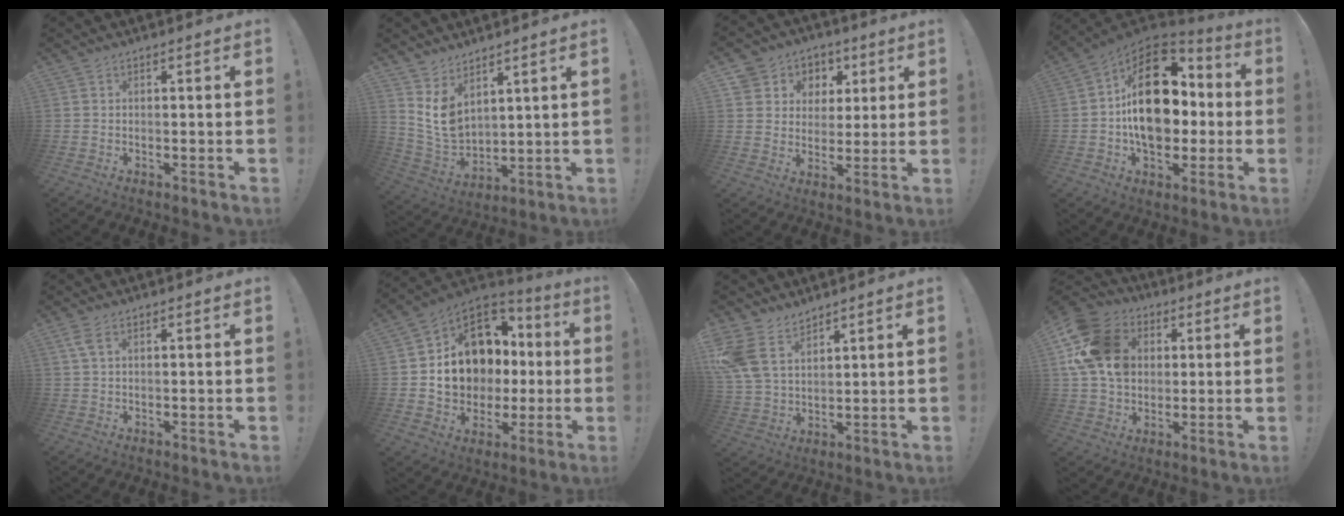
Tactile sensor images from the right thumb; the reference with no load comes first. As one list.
[{"total": 9.1, "force": [5.4, 5.5, 4.9], "torque": [-0.101, -0.042, 0.108]}, {"total": 8.5, "force": [2.6, 7.9, 1.7], "torque": [-0.025, -0.014, 0.057]}, {"total": 23.6, "force": [1.4, 15.5, 17.8], "torque": [-0.272, 0.010, 0.033]}, {"total": 2.6, "force": [1.0, 1.0, 2.2], "torque": [-0.039, 0.001, 0.017]}, {"total": 16.1, "force": [2.4, 13.5, 8.5], "torque": [-0.127, -0.010, 0.075]}, {"total": 11.8, "force": [7.8, 7.3, 5.0], "torque": [-0.113, -0.042, 0.156]}, {"total": 18.1, "force": [4.2, 14.5, 10.0], "torque": [-0.168, -0.004, 0.085]}]